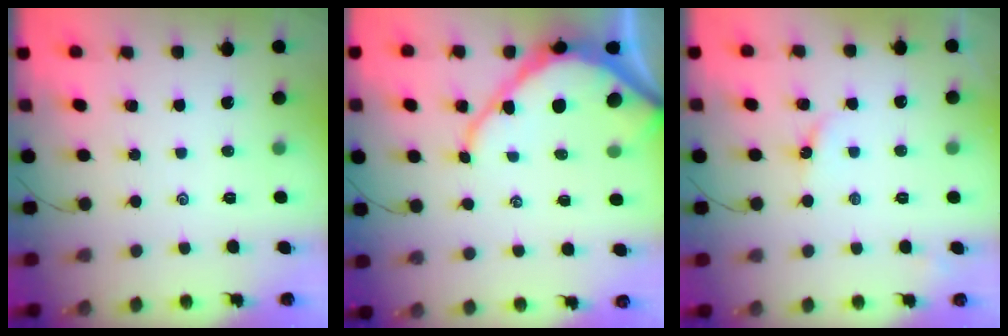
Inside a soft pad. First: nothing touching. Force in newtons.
{"total": 10.6, "press": 10.6, "slide": 0.9}
{"total": 3.0, "press": 3.0, "slide": 0.4}